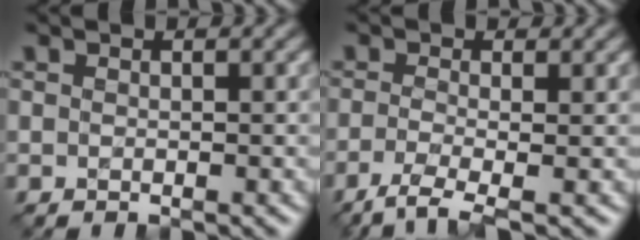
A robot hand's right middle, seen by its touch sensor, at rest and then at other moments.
{"total": 2.7, "force": [-1.3, 0.7, 2.3], "torque": [-0.049, -0.003, -0.039]}